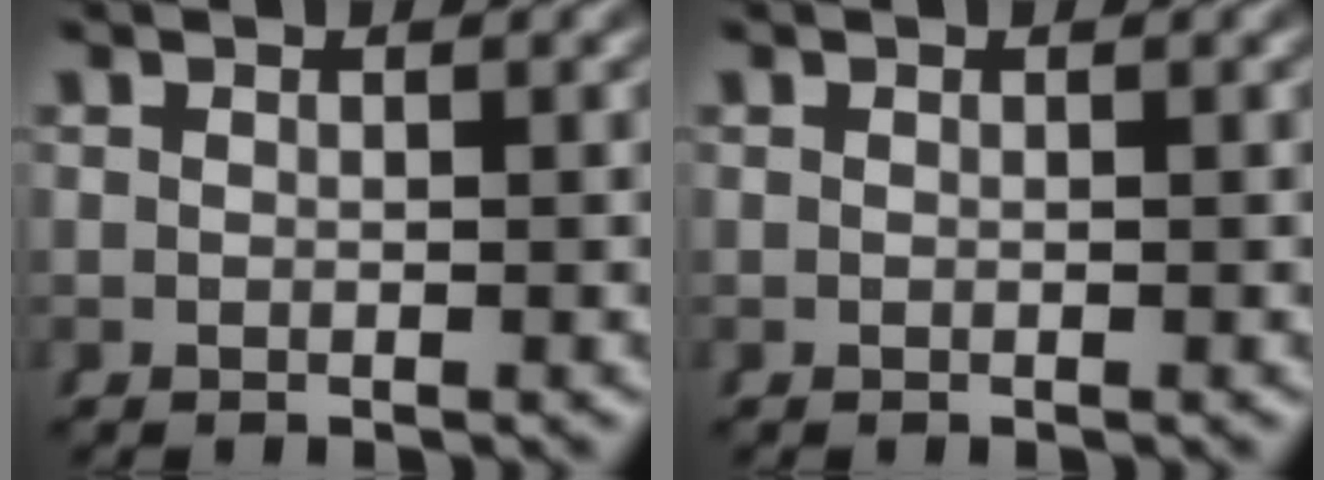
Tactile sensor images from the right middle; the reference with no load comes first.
{"total": 0.0}